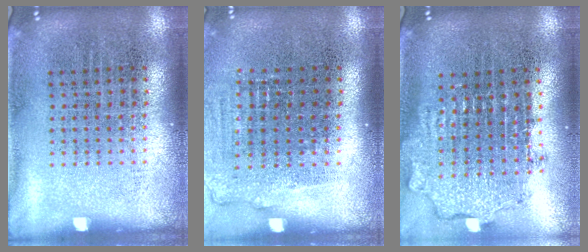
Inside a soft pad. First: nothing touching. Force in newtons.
{"total": 1.0, "press": 1.0, "slide": 0.4}
{"total": 1.9, "press": 1.5, "slide": 1.1}